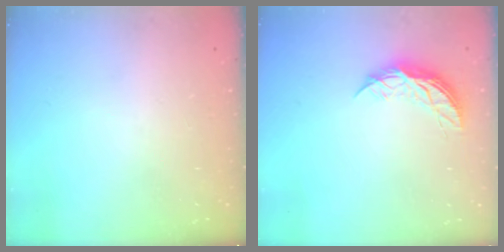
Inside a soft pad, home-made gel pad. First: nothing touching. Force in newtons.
{"total": 8.8, "press": 8.8, "slide": 0.5}